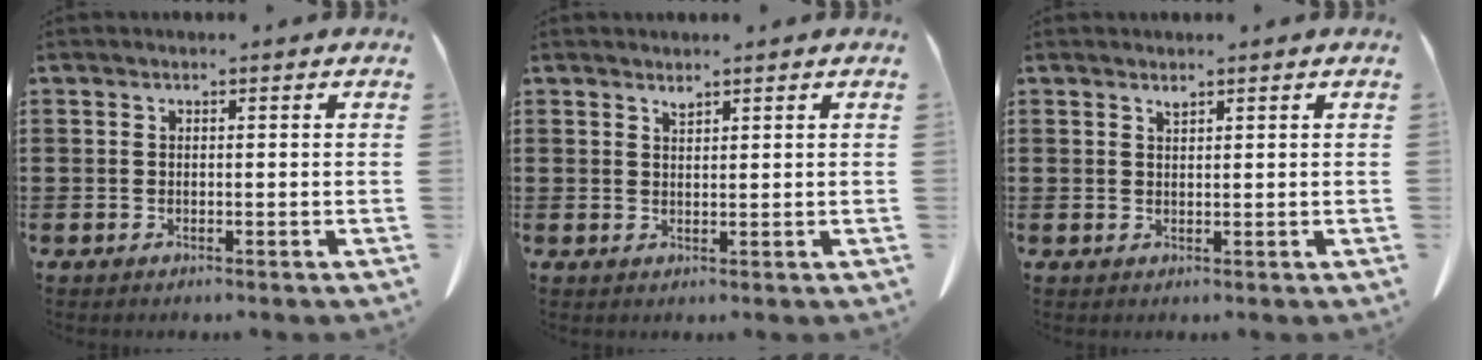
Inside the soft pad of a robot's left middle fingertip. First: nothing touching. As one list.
[{"total": 1.1, "force": [1.1, 0.1, 0.3], "torque": [-0.007, -0.002, 0.021]}, {"total": 0.9, "force": [0.8, 0.1, 0.4], "torque": [-0.010, -0.002, 0.015]}]